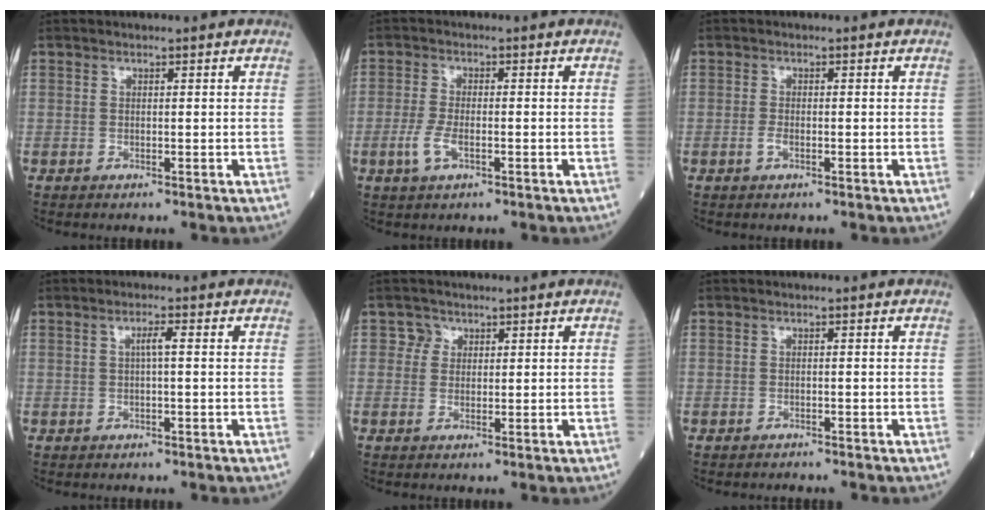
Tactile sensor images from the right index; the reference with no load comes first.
{"total": 3.7, "force": [-1.3, 1.4, 3.2], "torque": [-0.072, -0.002, -0.026]}
{"total": 1.2, "force": [-0.5, 0.5, 1.0], "torque": [-0.021, 0.001, -0.010]}
{"total": 1.7, "force": [0.2, 0.1, 1.7], "torque": [-0.031, 0.004, 0.003]}
{"total": 1.8, "force": [0.9, 1.6, 0.0], "torque": [0.011, -0.002, 0.007]}
{"total": 1.3, "force": [-1.3, 0.2, 0.2], "torque": [-0.007, -0.001, -0.018]}